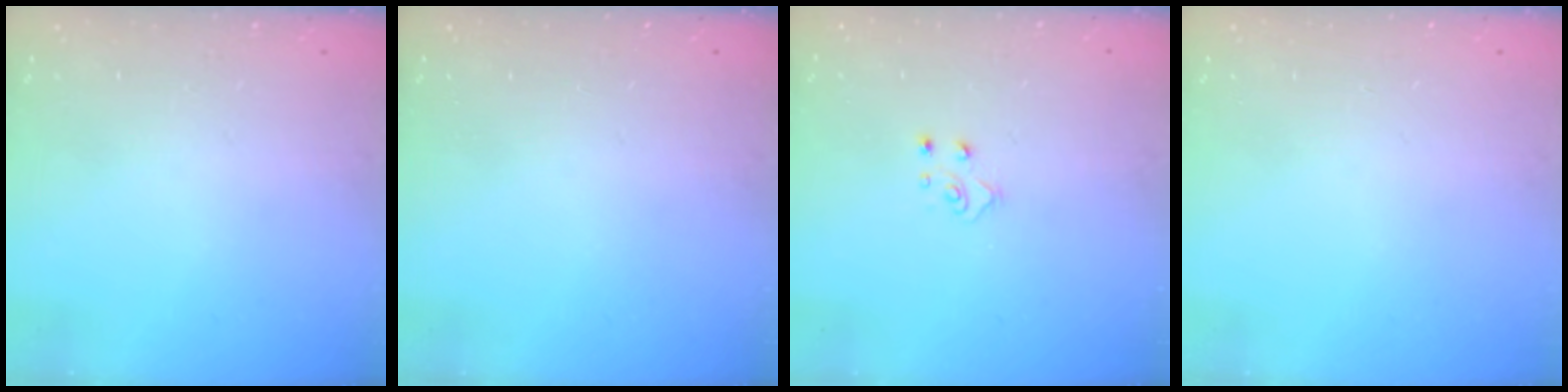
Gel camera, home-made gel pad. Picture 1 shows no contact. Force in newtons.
{"total": 0.0}
{"total": 4.8, "press": 4.8, "slide": 0.5}
{"total": 0.0}